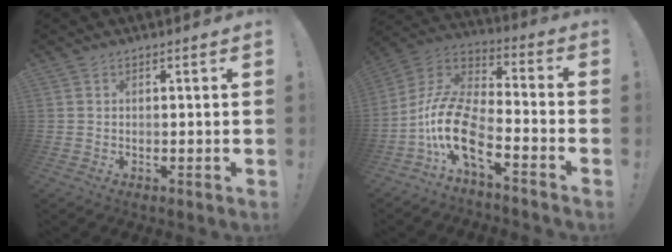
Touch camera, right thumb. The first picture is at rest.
{"total": 16.6, "force": [-7.6, 7.0, 12.9], "torque": [-0.277, 0.027, -0.136]}